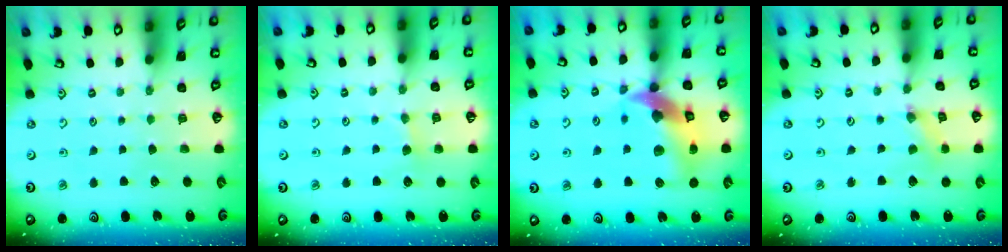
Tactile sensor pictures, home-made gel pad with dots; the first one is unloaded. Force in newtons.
{"total": 2.7, "press": 2.6, "slide": 0.4}
{"total": 15.6, "press": 15.4, "slide": 2.1}
{"total": 0.9, "press": 0.9, "slide": 0.3}